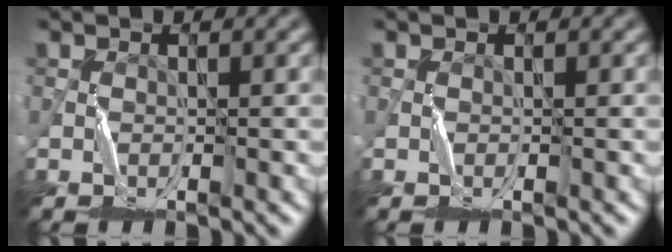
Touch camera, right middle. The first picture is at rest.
{"total": 0.0}